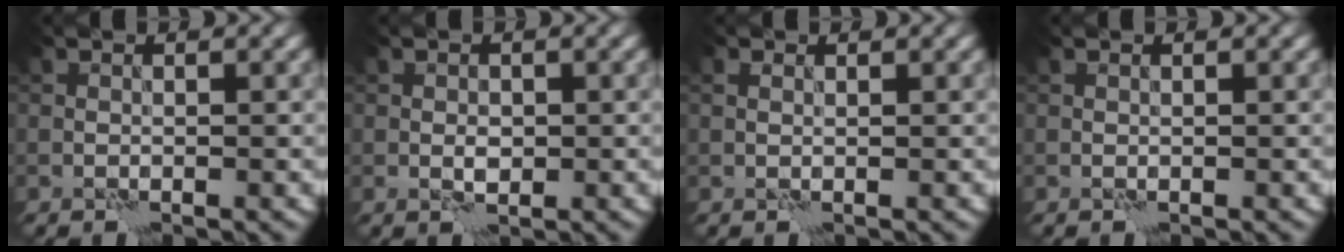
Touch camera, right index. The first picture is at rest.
{"total": 1.0, "force": [-0.1, 0.6, 0.8], "torque": [-0.015, 0.003, -0.002]}
{"total": 0.8, "force": [0.4, 0.5, 0.5], "torque": [-0.012, 0.002, 0.006]}
{"total": 0.0}